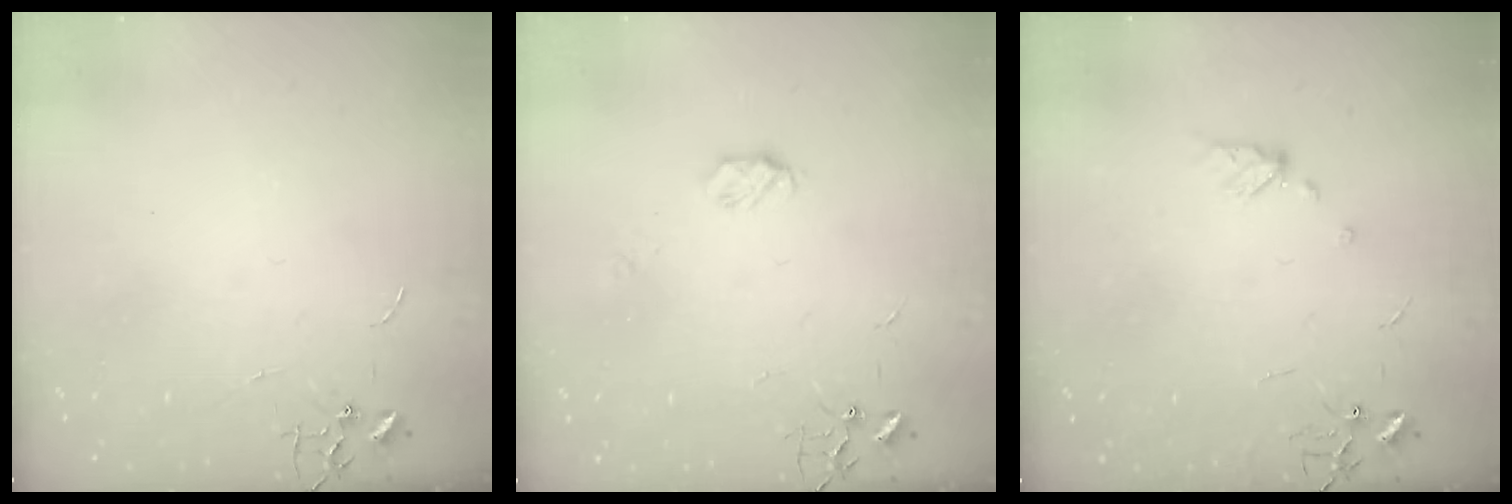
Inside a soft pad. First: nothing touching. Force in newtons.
{"total": 4.8, "press": 4.8, "slide": 0.7}
{"total": 5.9, "press": 5.9, "slide": 0.7}